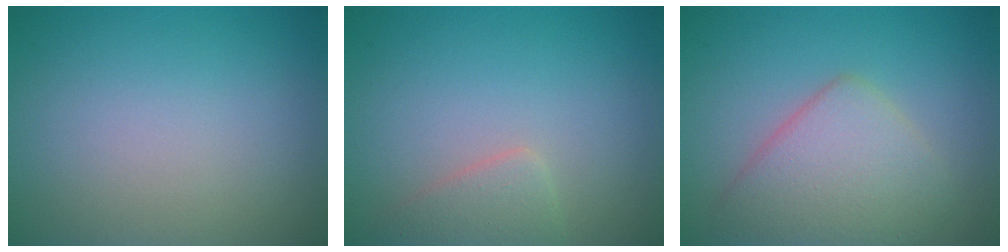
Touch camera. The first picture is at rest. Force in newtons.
{"total": 1.9, "press": 1.9, "slide": 0.2}
{"total": 5.0, "press": 5.0, "slide": 0.2}